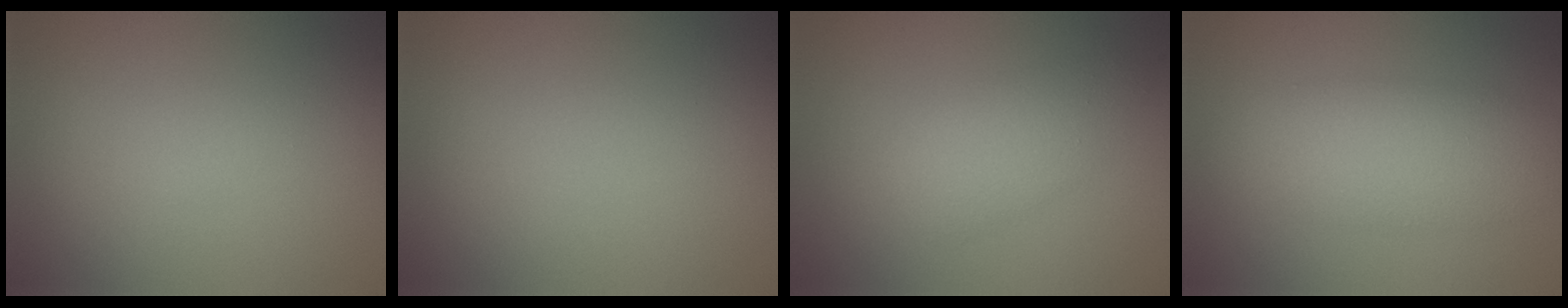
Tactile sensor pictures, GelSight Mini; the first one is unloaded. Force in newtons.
{"total": 0.0}
{"total": 2.7, "press": 2.7, "slide": 0.1}
{"total": 4.7, "press": 4.7, "slide": 0.1}